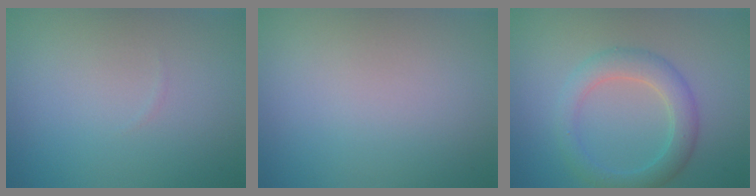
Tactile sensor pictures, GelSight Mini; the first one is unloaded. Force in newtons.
{"total": 0.0}
{"total": 3.5, "press": 3.5, "slide": 0.1}